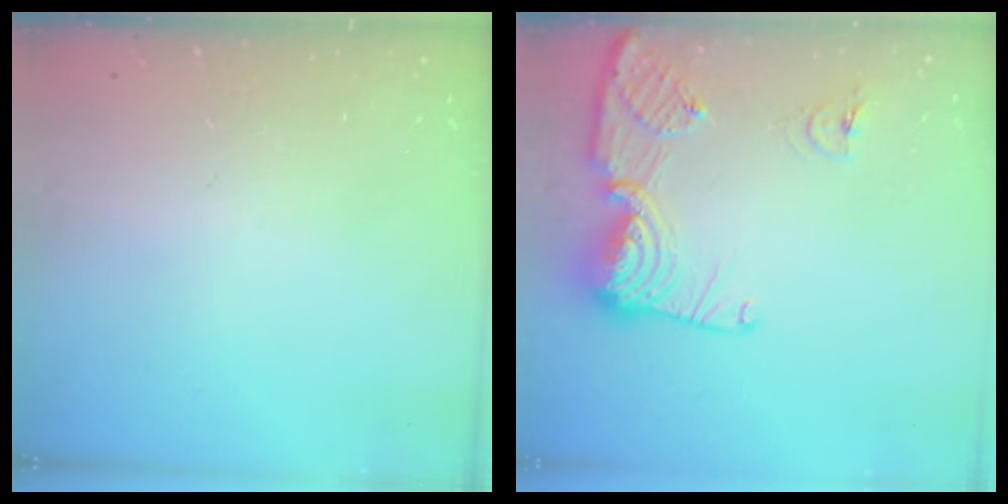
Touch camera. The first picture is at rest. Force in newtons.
{"total": 13.9, "press": 13.8, "slide": 1.5}